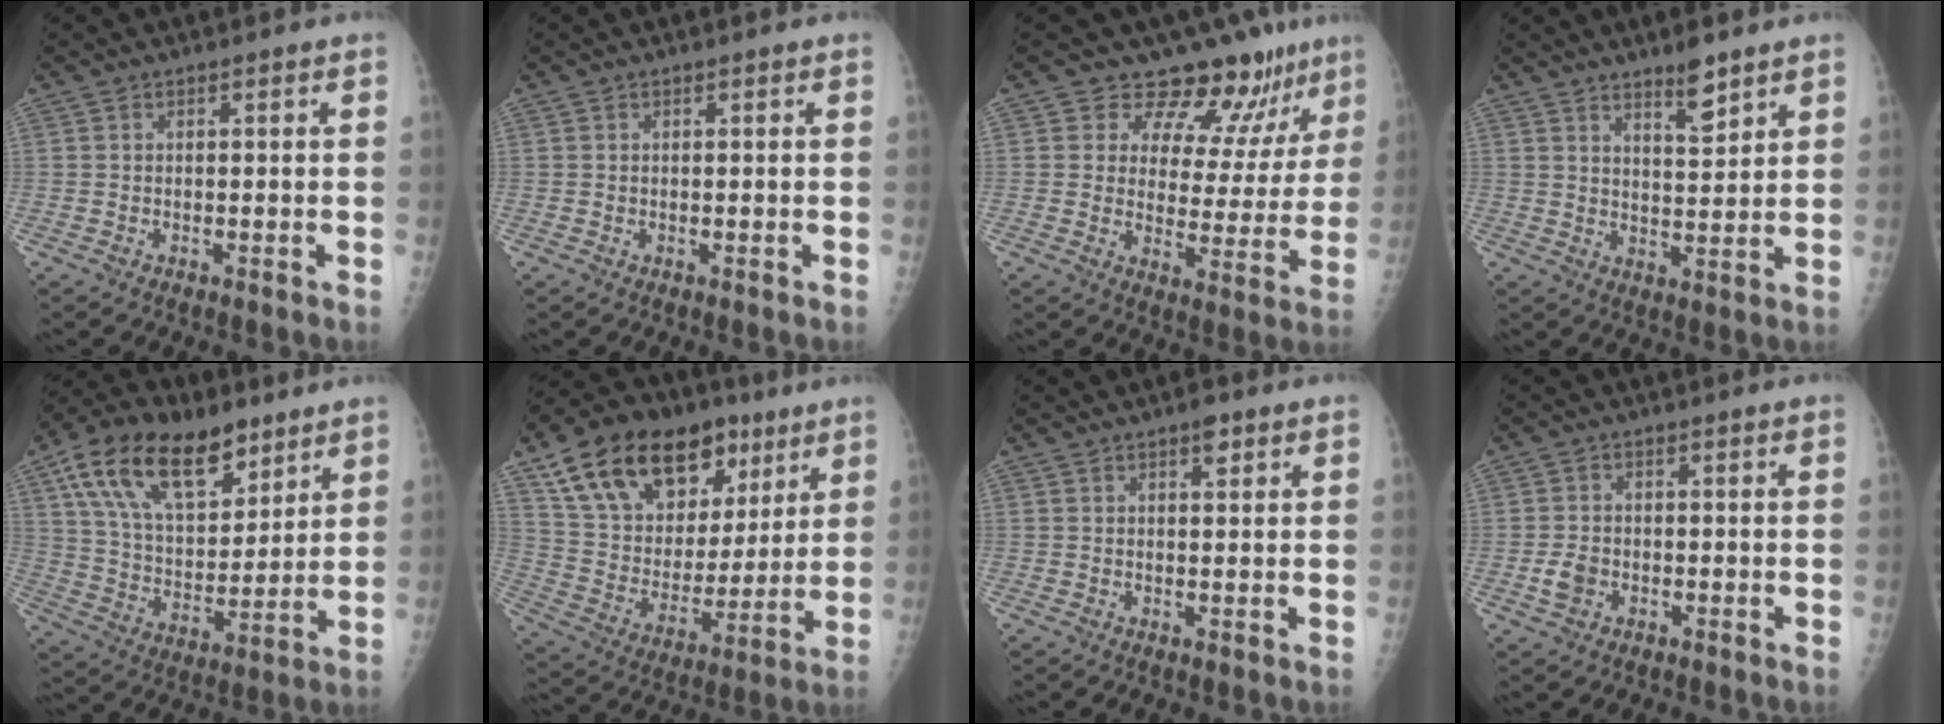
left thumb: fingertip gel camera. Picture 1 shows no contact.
{"total": 0.0}
{"total": 12.9, "force": [10.8, 5.7, 4.1], "torque": [-0.011, -0.074, 0.137]}
{"total": 5.9, "force": [4.3, 1.4, 3.8], "torque": [-0.047, -0.035, 0.069]}
{"total": 21.6, "force": [12.3, 11.4, 13.7], "torque": [-0.212, -0.029, 0.220]}
{"total": 25.9, "force": [14.2, 15.3, 15.4], "torque": [-0.230, -0.012, 0.247]}
{"total": 2.3, "force": [1.4, 0.9, 1.6], "torque": [-0.015, -0.005, 0.017]}
{"total": 3.2, "force": [-1.0, 2.5, 1.8], "torque": [-0.030, 0.004, -0.016]}